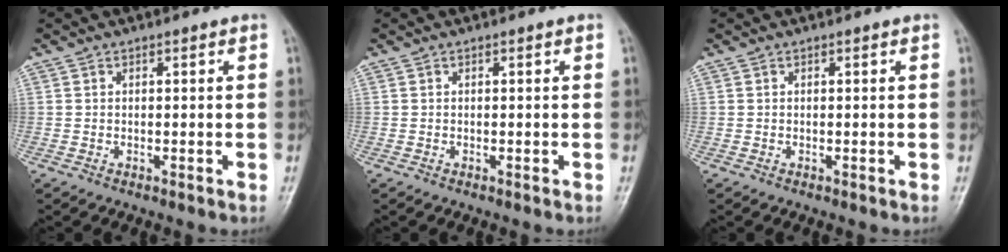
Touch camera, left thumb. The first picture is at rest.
{"total": 0.0}
{"total": 0.0}